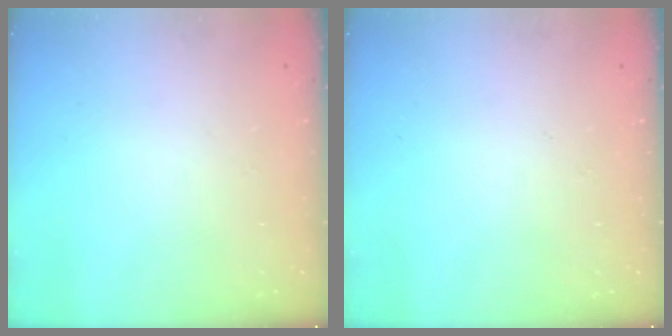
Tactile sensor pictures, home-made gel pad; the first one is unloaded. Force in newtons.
{"total": 0.0}